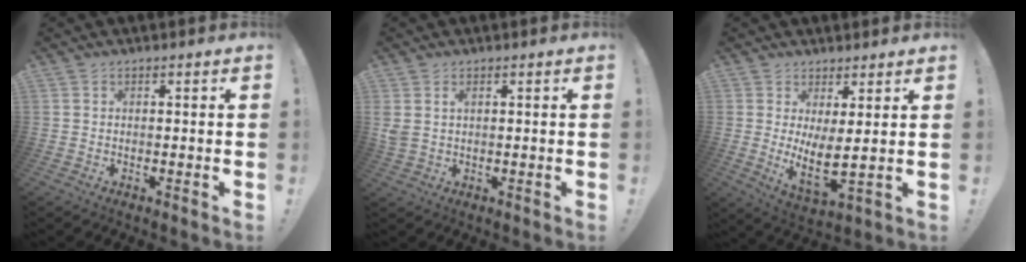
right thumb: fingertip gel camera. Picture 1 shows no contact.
{"total": 2.6, "force": [1.2, 1.3, 2.0], "torque": [-0.042, 0.001, 0.022]}
{"total": 7.5, "force": [2.5, 1.5, 6.9], "torque": [-0.108, -0.035, 0.050]}